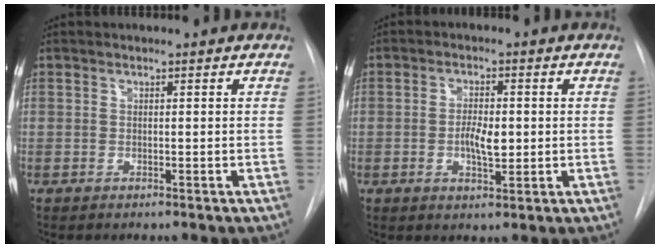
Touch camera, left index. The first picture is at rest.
{"total": 4.4, "force": [-0.4, 1.8, 4.0], "torque": [-0.071, -0.004, -0.006]}